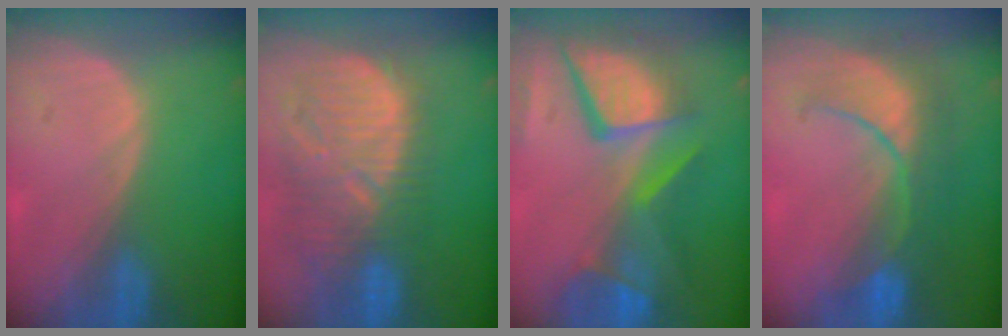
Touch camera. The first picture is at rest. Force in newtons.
{"total": 12.6, "press": 11.2, "slide": 5.8}
{"total": 12.4, "press": 10.1, "slide": 7.1}
{"total": 8.1, "press": 8.1, "slide": 0.7}